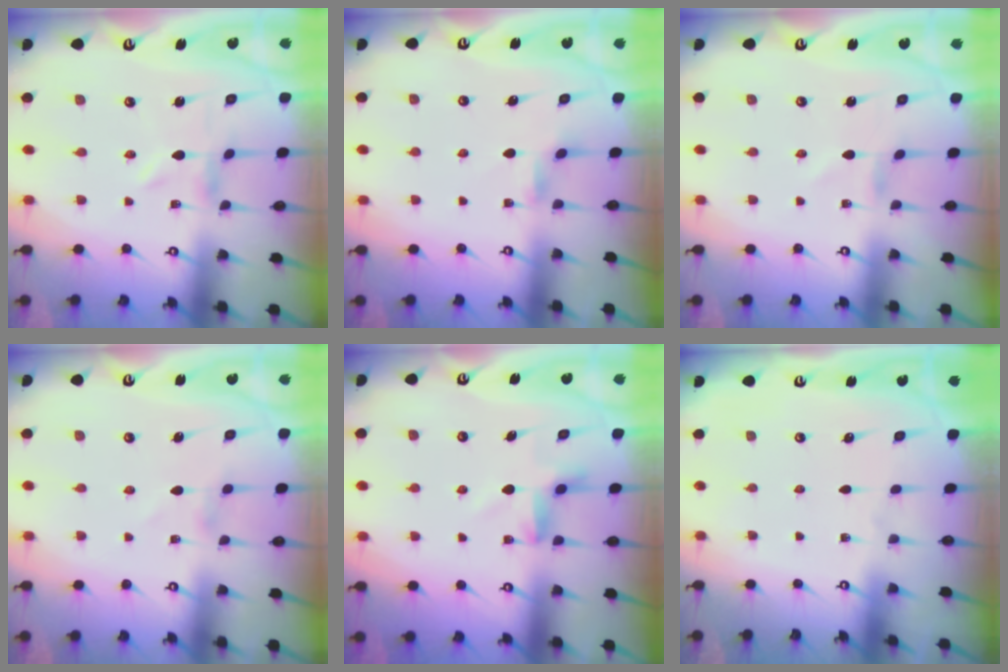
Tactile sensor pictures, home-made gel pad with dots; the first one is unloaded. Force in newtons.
{"total": 2.1, "press": 2.1, "slide": 0.3}
{"total": 0.0}
{"total": 0.0}
{"total": 3.4, "press": 3.3, "slide": 0.9}
{"total": 0.0}